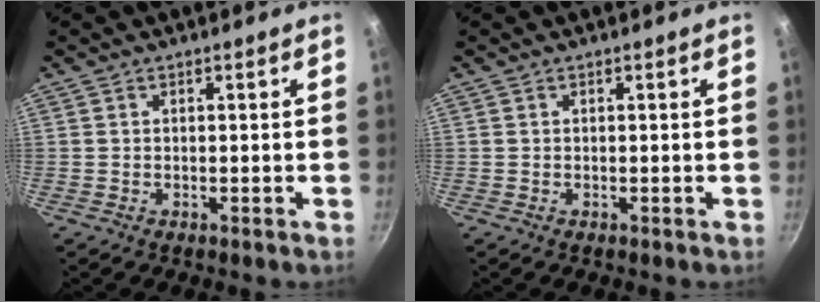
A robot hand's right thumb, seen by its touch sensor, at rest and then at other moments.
{"total": 0.0}